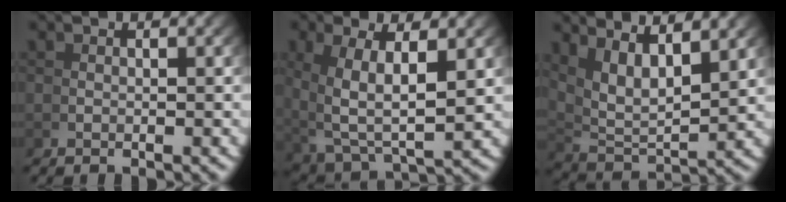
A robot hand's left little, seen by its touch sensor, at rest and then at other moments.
{"total": 6.3, "force": [0.8, 3.2, 5.3], "torque": [-0.109, -0.027, 0.040]}
{"total": 6.9, "force": [2.5, 3.7, 5.3], "torque": [-0.104, -0.018, 0.057]}